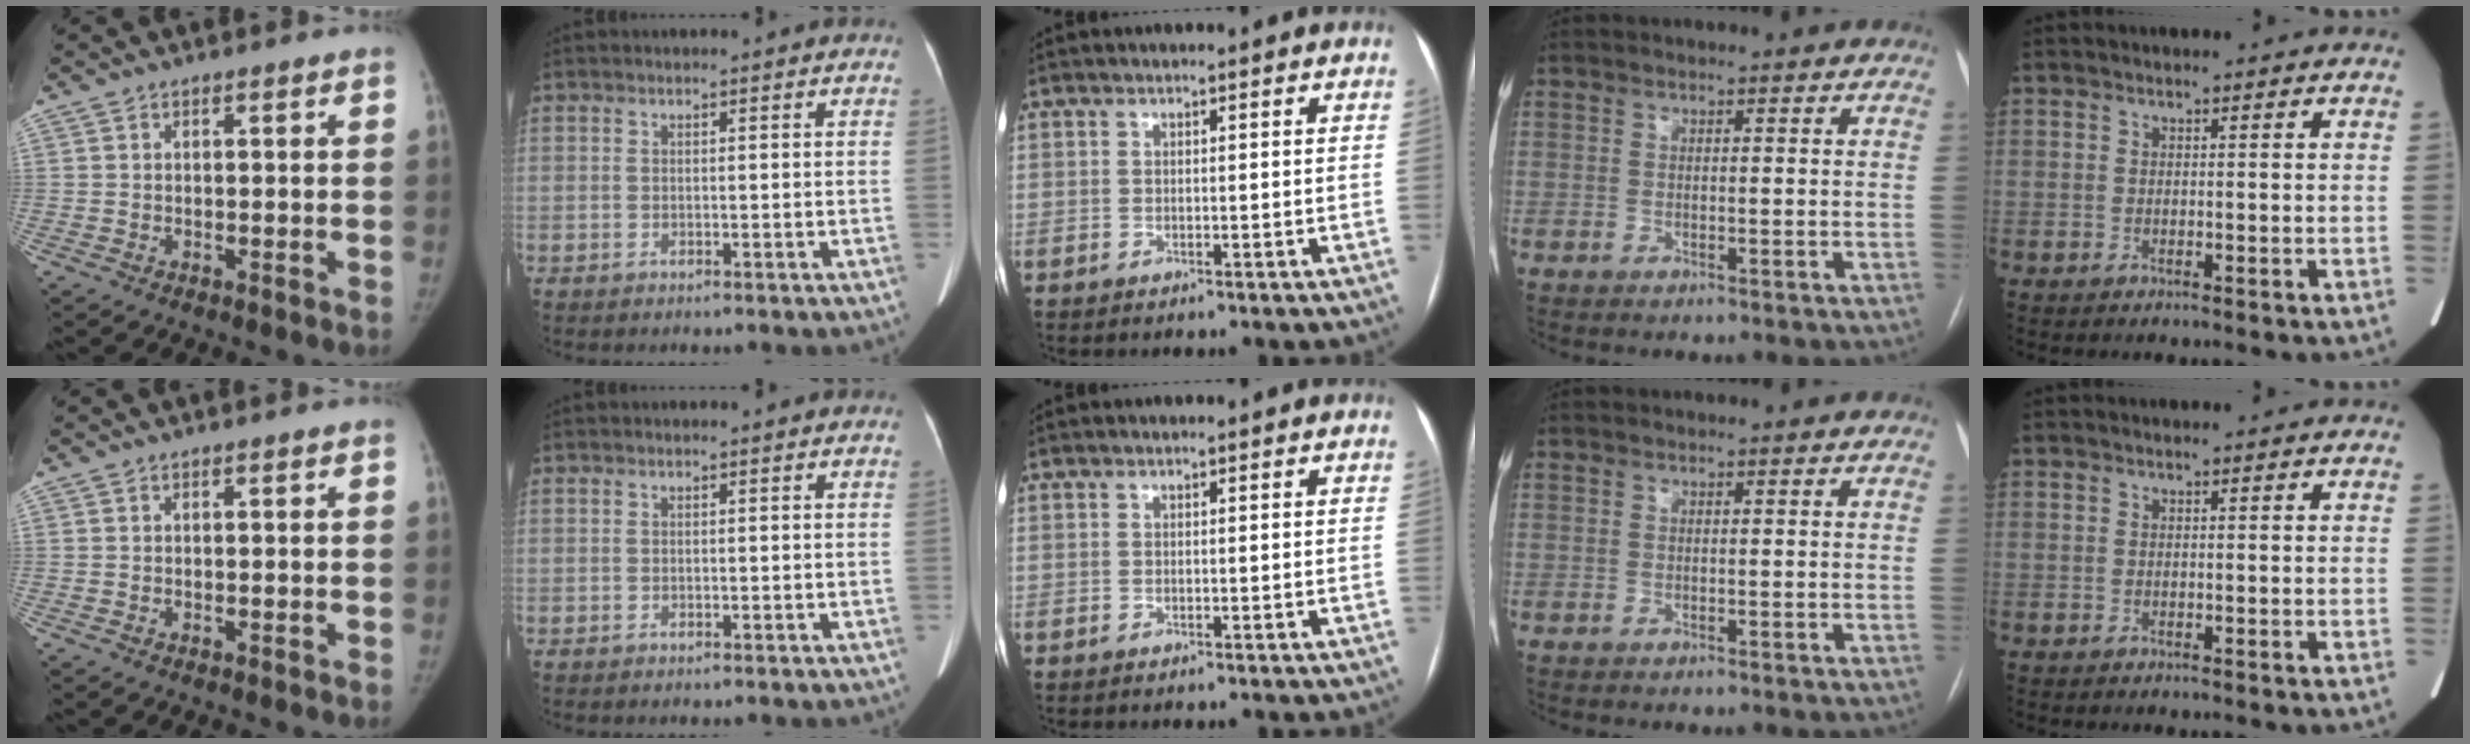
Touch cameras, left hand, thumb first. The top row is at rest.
{}